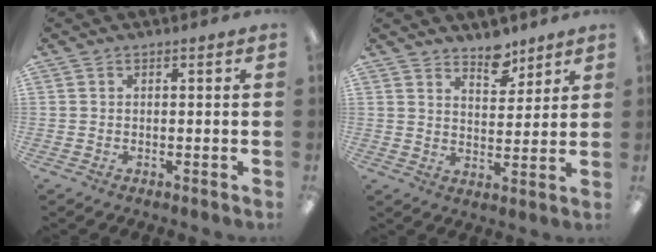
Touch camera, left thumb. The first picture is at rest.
{"total": 7.1, "force": [5.8, 3.3, 2.5], "torque": [-0.017, -0.041, 0.101]}